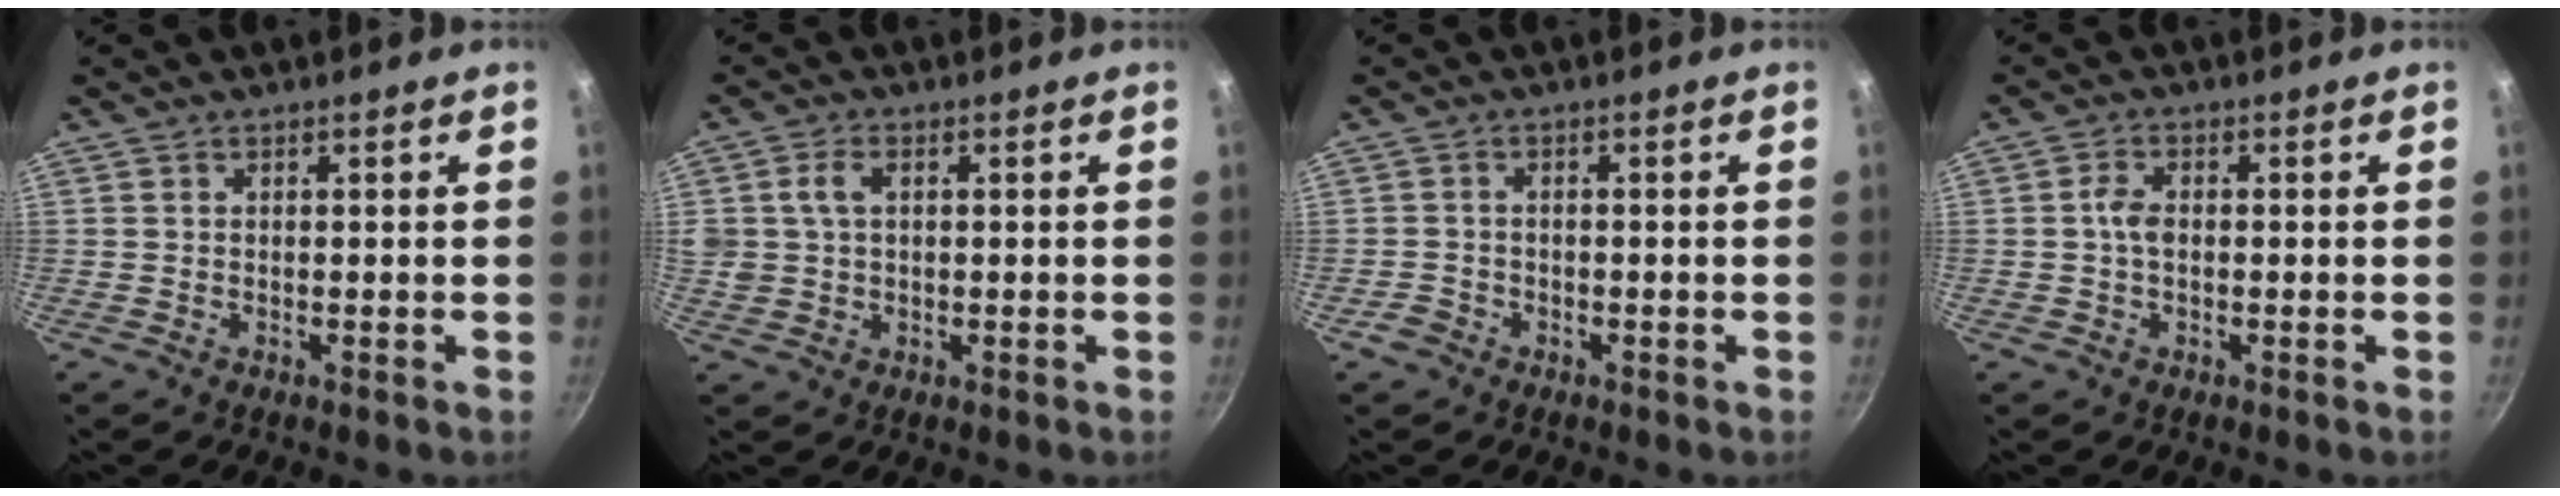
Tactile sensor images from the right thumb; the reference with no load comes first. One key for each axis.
{"total": 5.1, "fx": 1.2, "fy": 3.6, "fz": 3.3, "tx": -0.054, "ty": 0.003, "tz": 0.023}
{"total": 2.3, "fx": -1.4, "fy": 1.7, "fz": 0.6, "tx": -0.008, "ty": 0.018, "tz": -0.023}
{"total": 2.9, "fx": -0.1, "fy": 1.9, "fz": 2.2, "tx": -0.043, "ty": 0.008, "tz": -0.006}